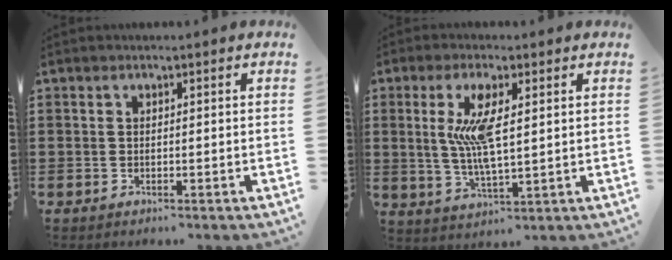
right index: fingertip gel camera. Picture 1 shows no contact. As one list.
[{"total": 7.7, "force": [1.7, 2.2, 7.2], "torque": [-0.157, 0.000, 0.024]}]